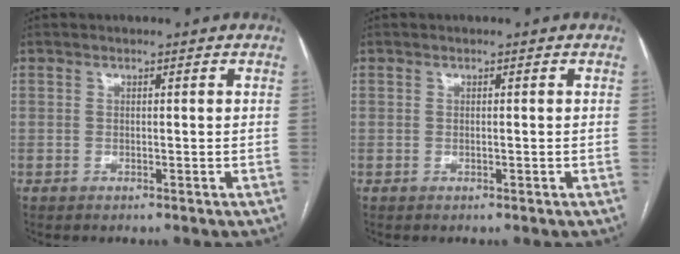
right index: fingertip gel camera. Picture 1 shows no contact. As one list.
[{"total": 0.0}]